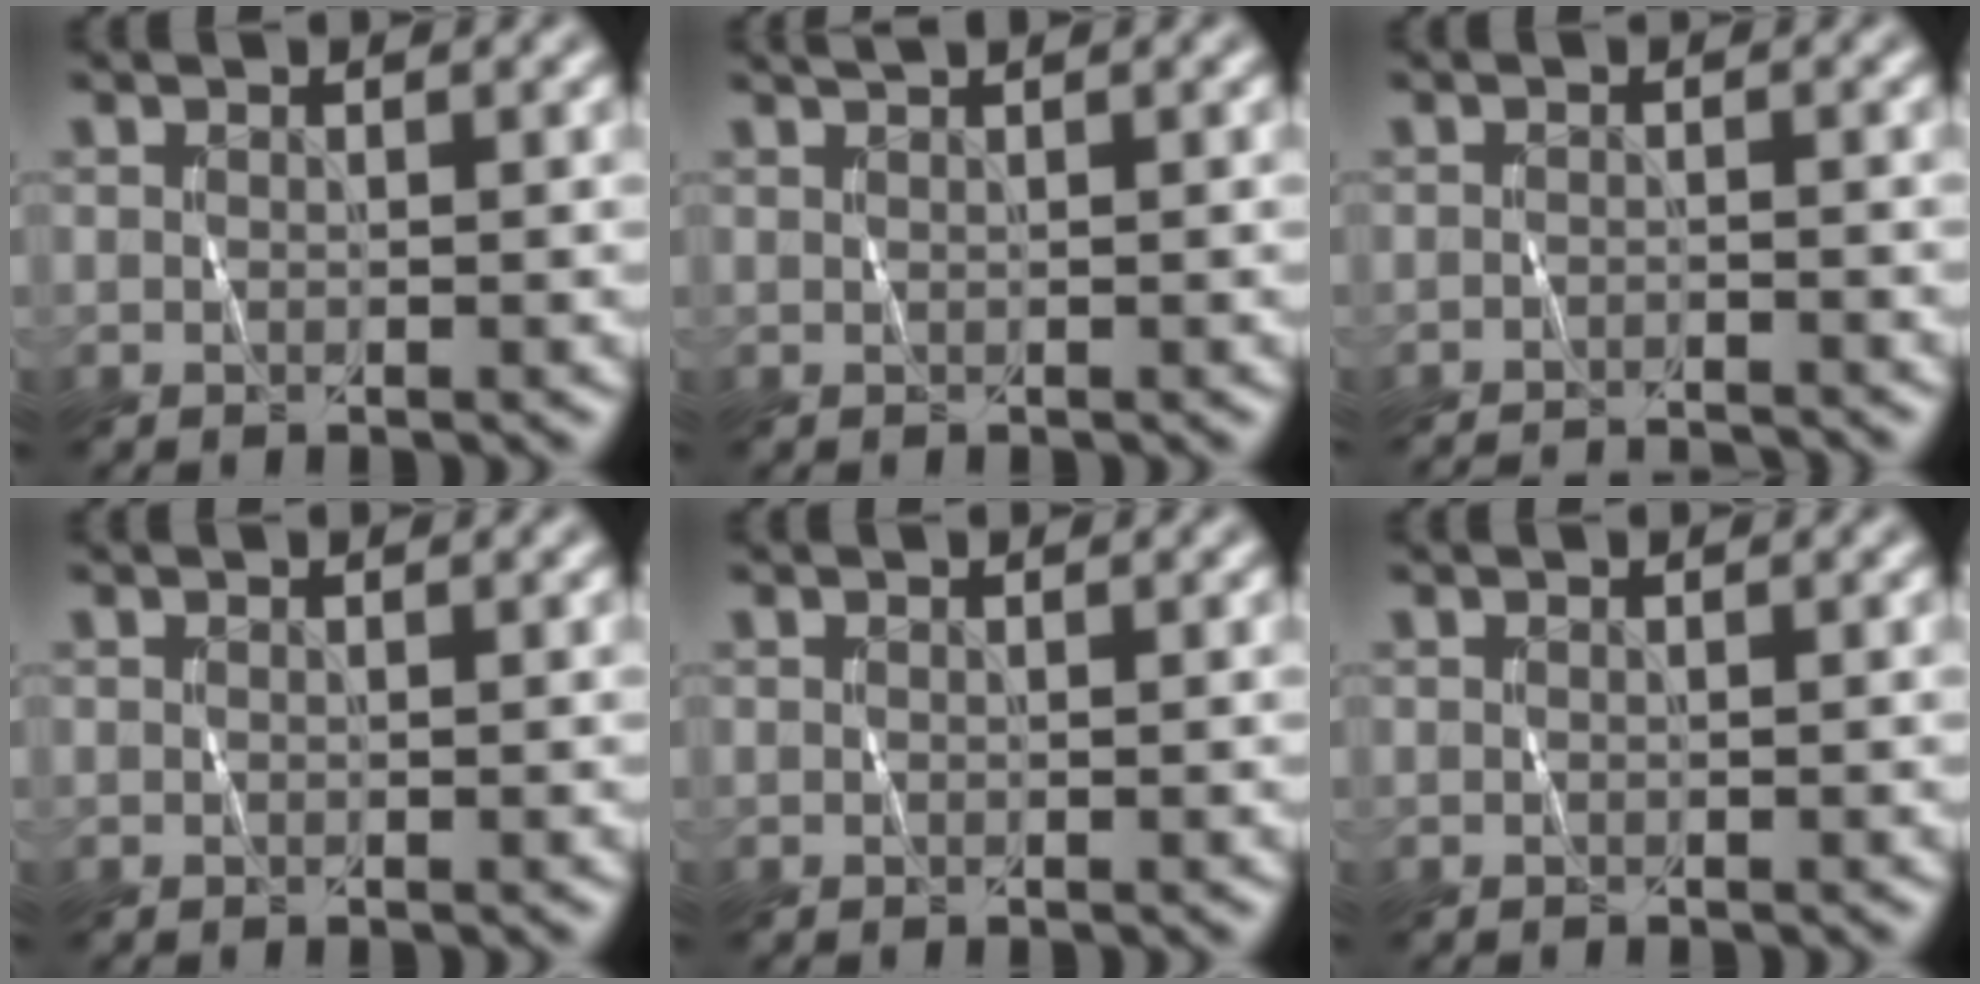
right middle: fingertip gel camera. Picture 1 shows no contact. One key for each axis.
{"total": 0.5, "fx": 0.5, "fy": 0.1, "fz": -0.1, "tx": 0.005, "ty": 0.001, "tz": 0.006}
{"total": 4.9, "fx": -4.6, "fy": 0.9, "fz": 1.2, "tx": -0.004, "ty": 0.008, "tz": -0.059}
{"total": 0.0}
{"total": 0.0}
{"total": 0.0}